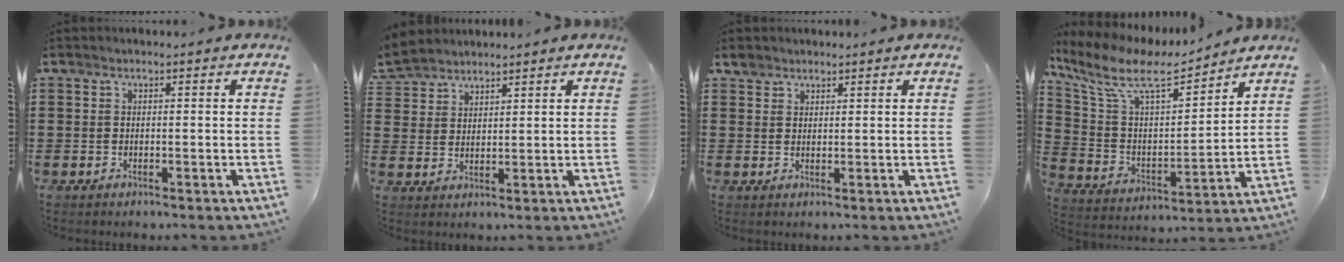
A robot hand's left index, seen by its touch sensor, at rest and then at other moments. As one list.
[{"total": 3.5, "force": [3.3, 1.1, 0.2], "torque": [-0.019, -0.004, 0.064]}, {"total": 1.7, "force": [1.5, 0.9, -0.1], "torque": [-0.003, 0.003, 0.029]}, {"total": 9.7, "force": [7.6, 2.7, 5.4], "torque": [-0.138, -0.041, 0.127]}]